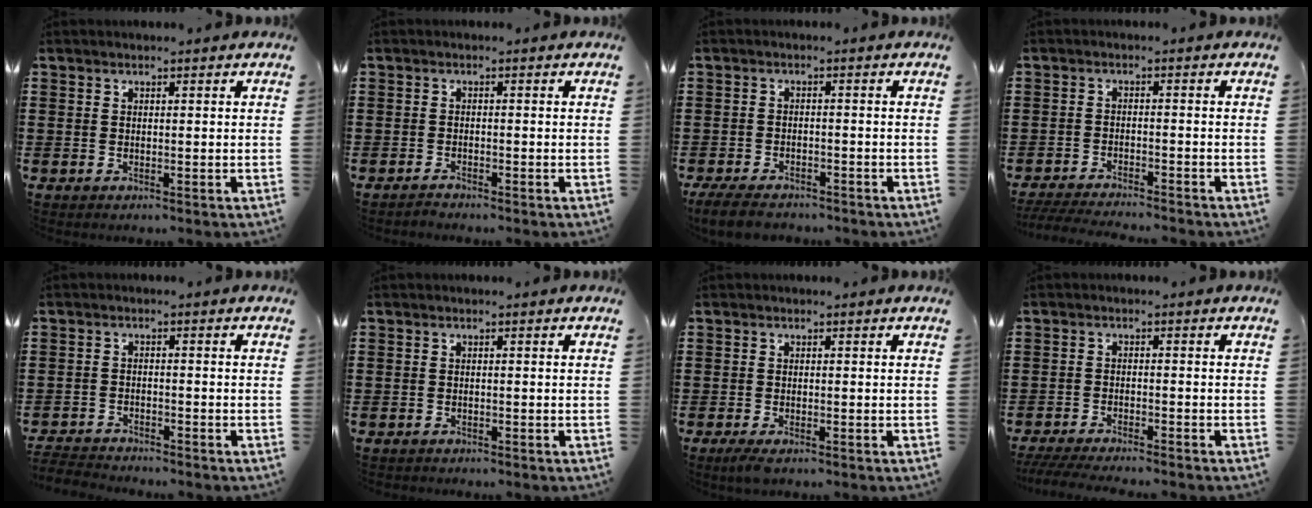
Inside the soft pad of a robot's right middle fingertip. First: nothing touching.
{"total": 1.0, "force": [-1.0, 0.0, 0.1], "torque": [-0.006, -0.001, -0.020]}
{"total": 3.7, "force": [-3.4, 0.8, 1.2], "torque": [-0.034, -0.003, -0.071]}
{"total": 3.6, "force": [-3.4, 0.0, 0.9], "torque": [-0.020, -0.003, -0.073]}
{"total": 2.7, "force": [-2.7, 0.2, 0.0], "torque": [-0.005, -0.002, -0.059]}
{"total": 0.5, "force": [-0.5, 0.1, 0.0], "torque": [-0.001, 0.000, -0.012]}
{"total": 1.2, "force": [-0.8, 0.2, 0.9], "torque": [-0.023, -0.008, -0.015]}
{"total": 3.2, "force": [-3.1, -0.1, 1.0], "torque": [-0.022, -0.005, -0.065]}